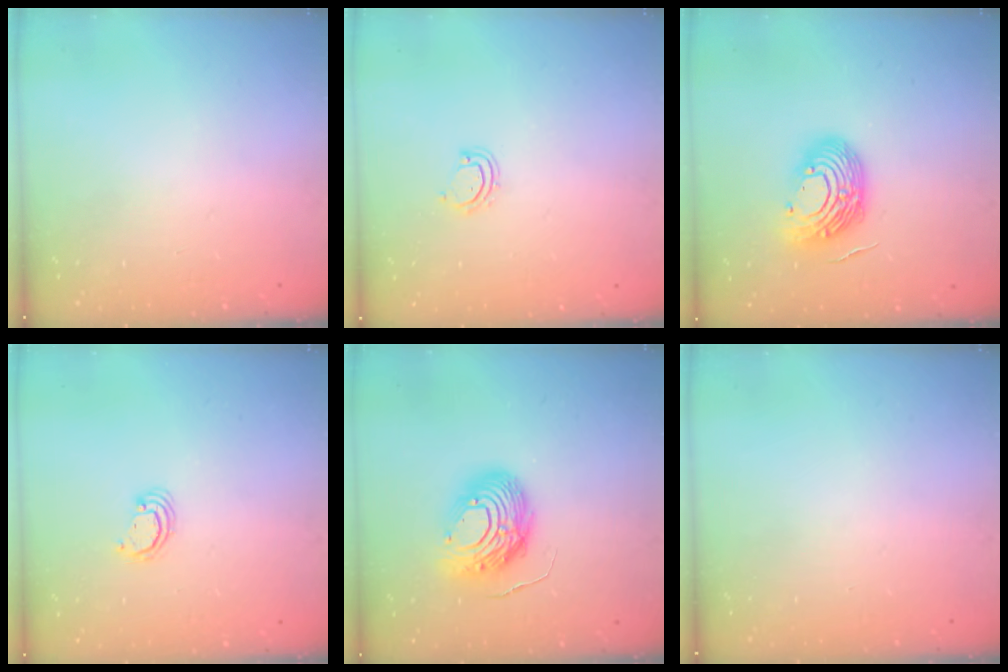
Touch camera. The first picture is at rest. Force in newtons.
{"total": 4.9, "press": 4.9, "slide": 0.3}
{"total": 12.9, "press": 12.7, "slide": 2.1}
{"total": 2.4, "press": 2.4, "slide": 0.3}
{"total": 12.5, "press": 12.4, "slide": 0.9}
{"total": 0.0}